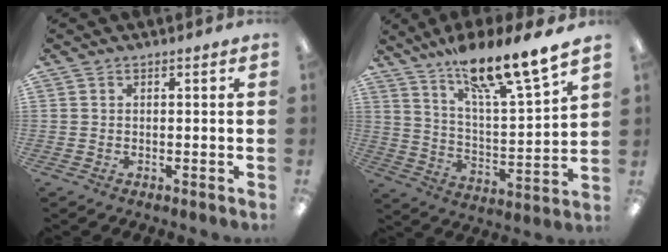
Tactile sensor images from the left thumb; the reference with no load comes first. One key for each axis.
{"total": 16.6, "fx": 14.0, "fy": 1.4, "fz": 8.7, "tx": -0.147, "ty": -0.098, "tz": 0.229}